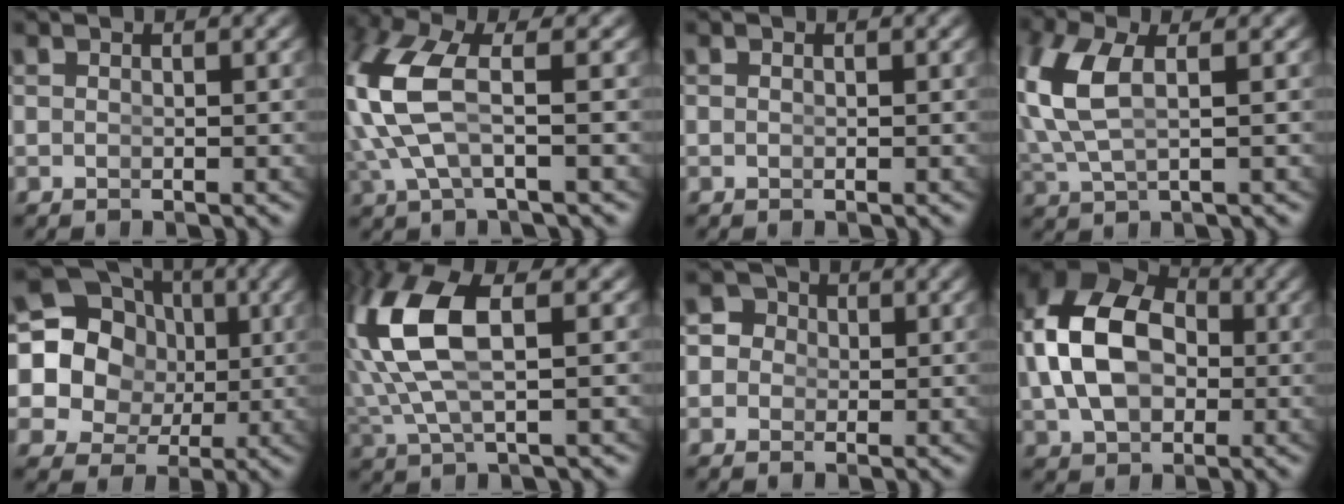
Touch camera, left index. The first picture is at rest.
{"total": 6.1, "force": [0.6, 3.1, 5.3], "torque": [-0.141, -0.015, 0.021]}
{"total": 0.0}
{"total": 5.1, "force": [1.1, 2.5, 4.3], "torque": [-0.118, -0.013, 0.034]}
{"total": 17.8, "force": [1.6, 16.3, 7.0], "torque": [-0.211, -0.049, 0.026]}
{"total": 8.2, "force": [1.6, 3.7, 7.2], "torque": [-0.180, -0.011, 0.045]}
{"total": 6.1, "force": [0.8, 5.5, 2.4], "torque": [-0.051, -0.002, 0.000]}
{"total": 12.6, "force": [2.0, 9.5, 8.0], "torque": [-0.170, -0.008, 0.033]}